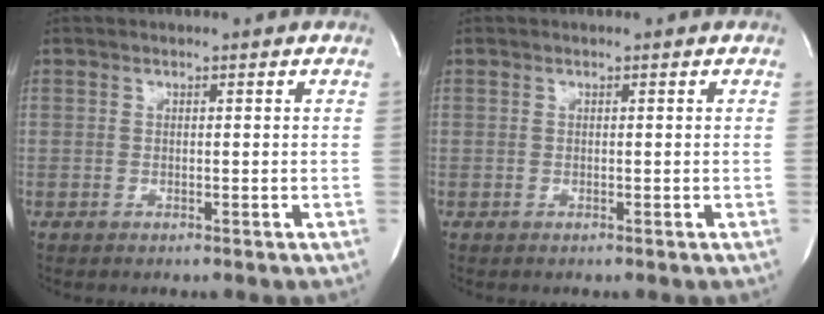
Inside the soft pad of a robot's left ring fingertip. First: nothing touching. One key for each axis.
{"total": 0.0}